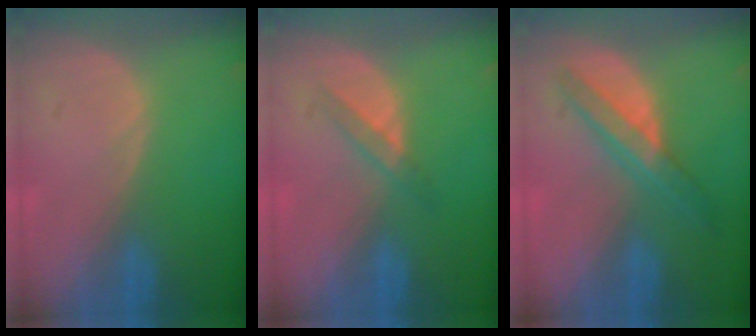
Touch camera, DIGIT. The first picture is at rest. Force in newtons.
{"total": 2.6, "press": 2.4, "slide": 1.0}
{"total": 6.8, "press": 5.8, "slide": 3.5}